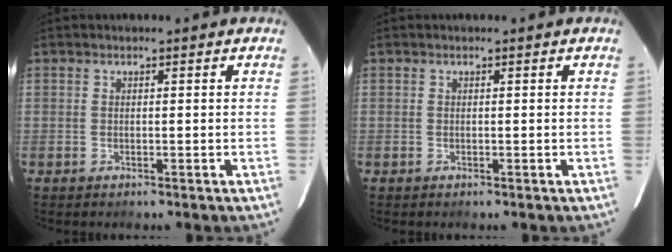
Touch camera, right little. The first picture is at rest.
{"total": 0.0}